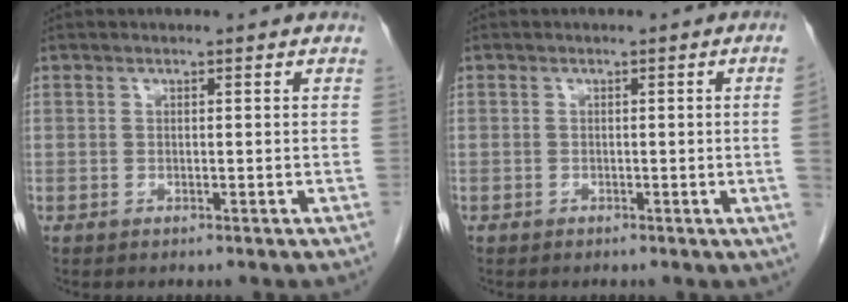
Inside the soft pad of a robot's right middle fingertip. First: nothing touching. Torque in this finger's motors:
{"motor_torque": [-0.21, -0.22, -0.96, -0.21]}